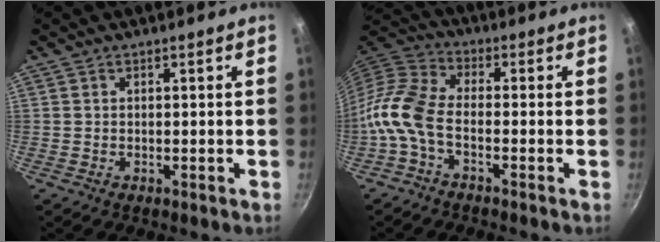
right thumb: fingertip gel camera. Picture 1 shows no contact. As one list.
[{"total": 8.6, "force": [-3.4, 4.4, 6.5], "torque": [-0.147, 0.037, -0.088]}]